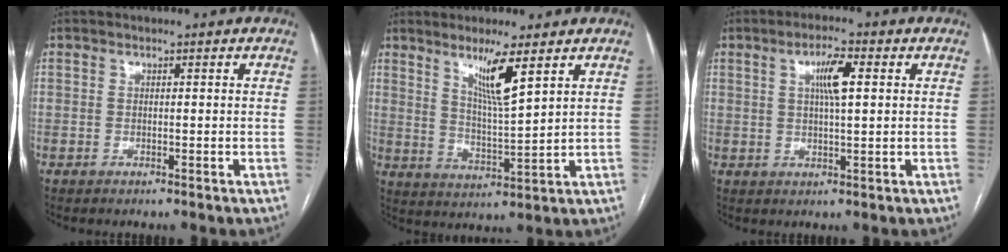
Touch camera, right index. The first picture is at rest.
{"total": 7.3, "force": [4.3, -0.3, 5.9], "torque": [-0.108, -0.017, 0.082]}
{"total": 5.3, "force": [1.6, 0.8, 5.0], "torque": [-0.093, 0.006, 0.028]}